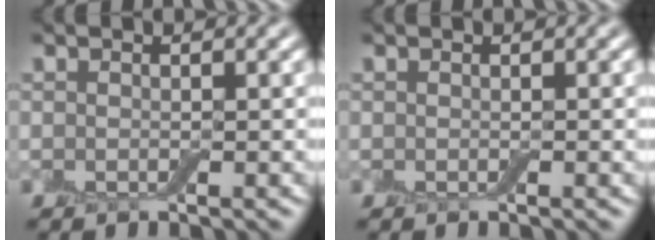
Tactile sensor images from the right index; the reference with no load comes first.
{"total": 0.0}